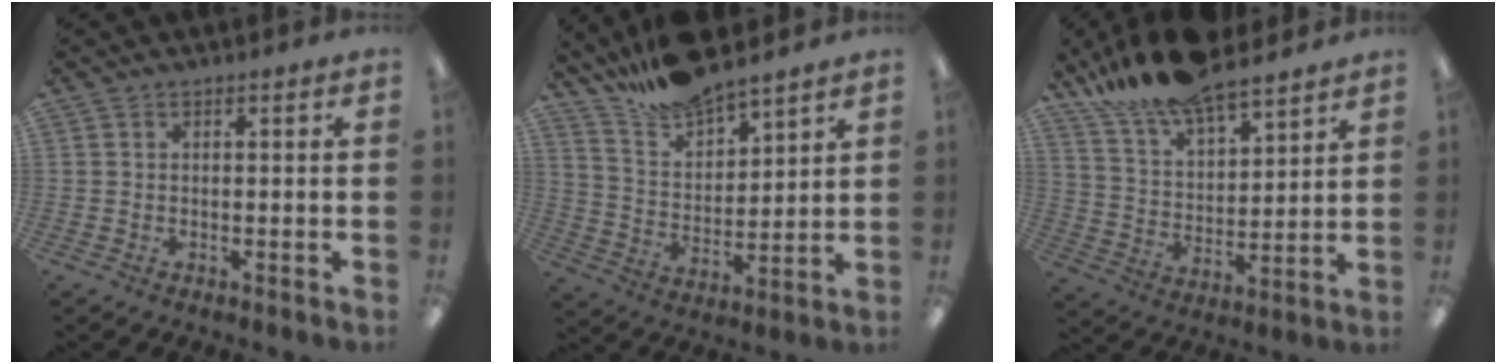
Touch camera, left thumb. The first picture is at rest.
{"total": 12.1, "force": [11.4, 2.4, 3.3], "torque": [-0.081, -0.080, 0.213]}
{"total": 16.0, "force": [13.8, 4.5, 6.7], "torque": [-0.141, -0.083, 0.249]}